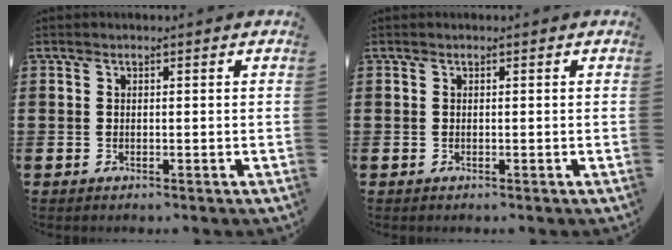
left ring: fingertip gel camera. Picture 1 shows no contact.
{"total": 0.0}